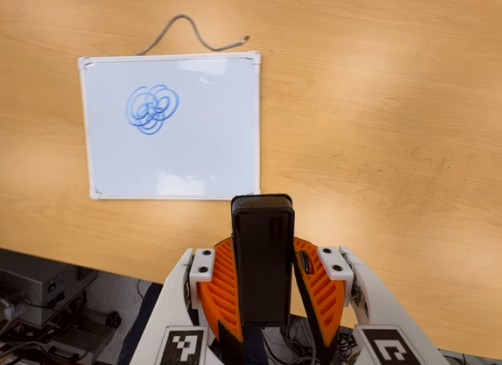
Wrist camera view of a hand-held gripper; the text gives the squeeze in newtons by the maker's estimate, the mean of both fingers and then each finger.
{"total": 6.0, "left": 5.4, "right": 6.6}